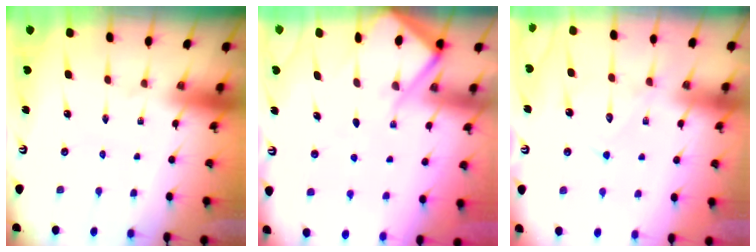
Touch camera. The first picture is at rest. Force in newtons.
{"total": 6.9, "press": 6.9, "slide": 0.5}
{"total": 12.4, "press": 12.3, "slide": 0.9}